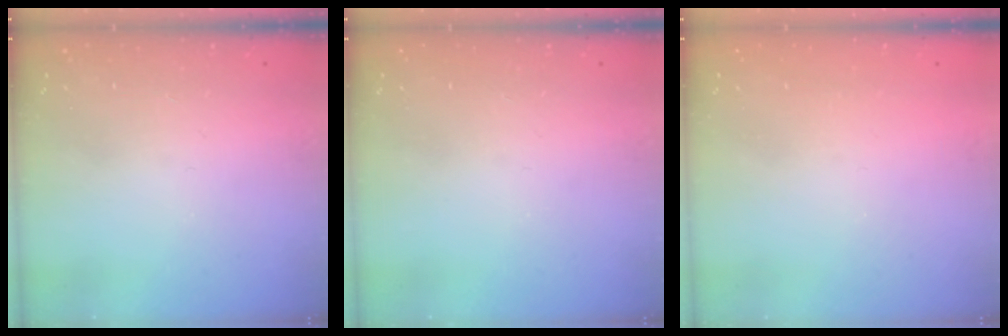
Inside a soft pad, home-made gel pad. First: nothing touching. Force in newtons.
{"total": 0.0}
{"total": 1.3, "press": 1.3, "slide": 0.2}